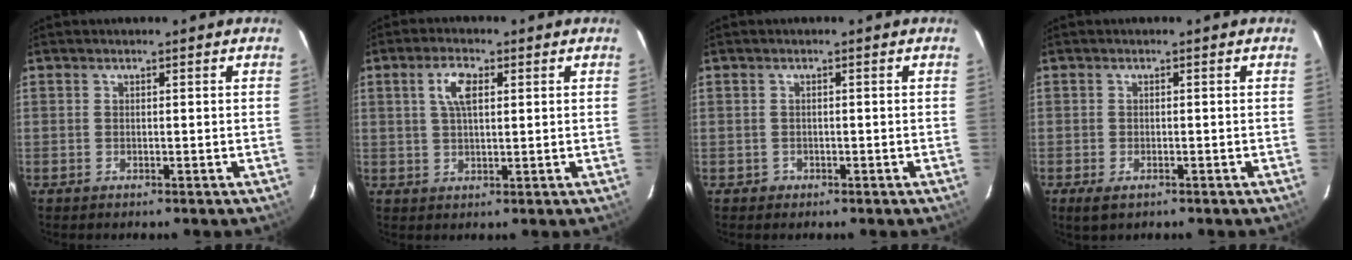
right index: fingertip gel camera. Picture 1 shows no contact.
{"total": 4.9, "force": [1.6, 2.0, 4.1], "torque": [-0.079, 0.010, 0.031]}
{"total": 1.5, "force": [-0.6, 1.4, 0.0], "torque": [-0.001, 0.005, -0.004]}
{"total": 2.9, "force": [-1.7, 1.4, 1.9], "torque": [-0.040, -0.010, -0.028]}